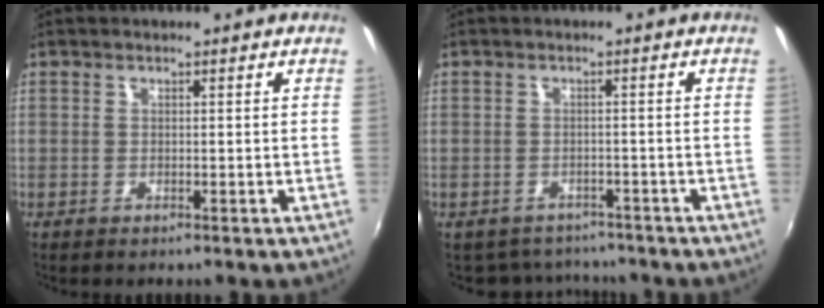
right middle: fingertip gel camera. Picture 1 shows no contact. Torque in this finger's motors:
{"motor_torque": [0.16, -0.14, -0.02, -0.02]}